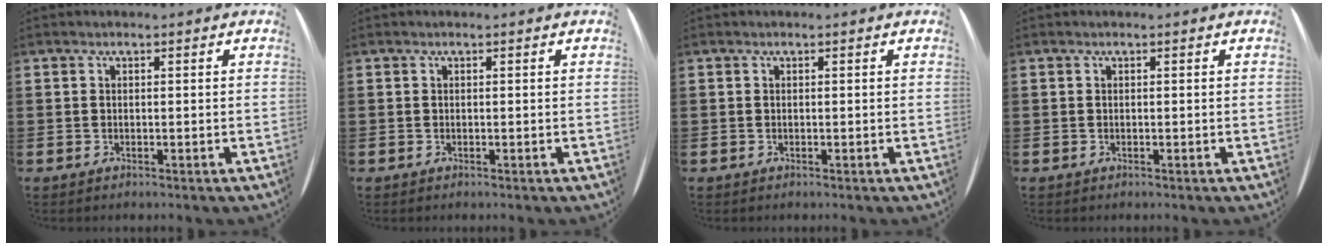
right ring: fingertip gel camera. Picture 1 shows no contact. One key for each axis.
{"total": 0.0}
{"total": 0.0}
{"total": 0.0}